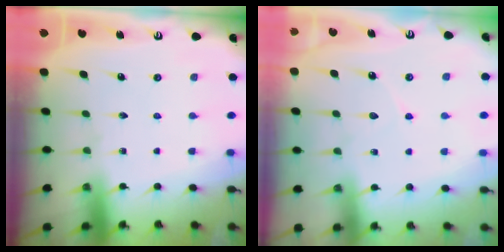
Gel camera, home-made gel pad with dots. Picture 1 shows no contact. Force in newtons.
{"total": 4.9, "press": 4.8, "slide": 0.5}